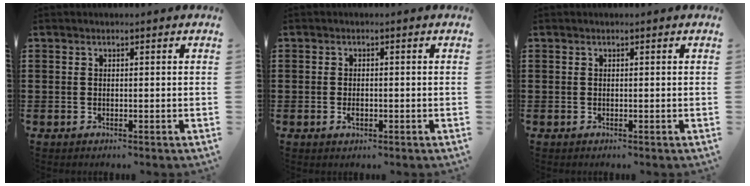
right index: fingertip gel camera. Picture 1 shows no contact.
{"total": 1.4, "force": [-0.5, 0.6, 1.2], "torque": [-0.024, -0.003, -0.009]}
{"total": 0.0}